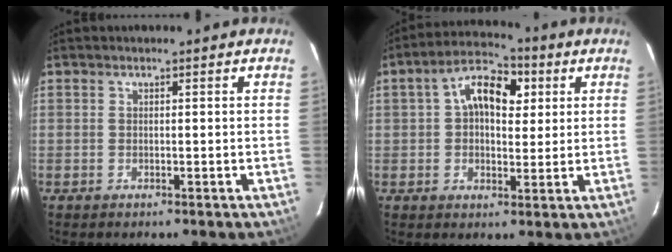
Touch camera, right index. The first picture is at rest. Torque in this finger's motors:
{"motor_torque": [0.27, 0.23, 0.23, 0.08]}